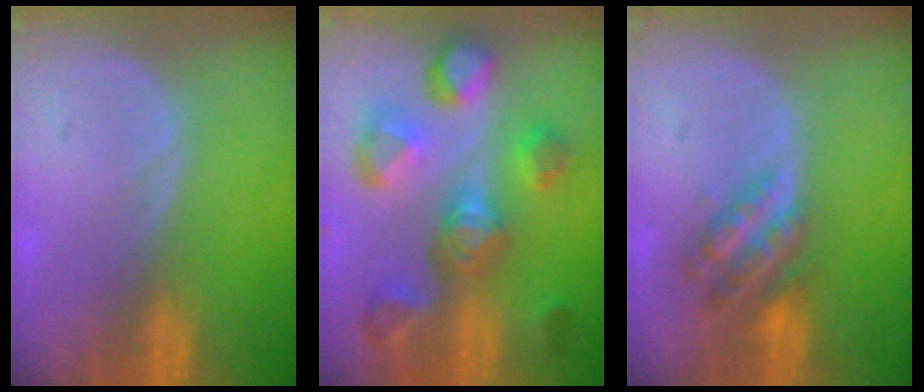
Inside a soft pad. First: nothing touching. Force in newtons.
{"total": 11.0, "press": 9.9, "slide": 4.8}
{"total": 6.2, "press": 5.4, "slide": 3.0}